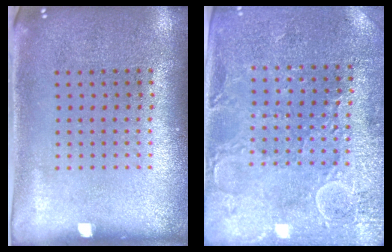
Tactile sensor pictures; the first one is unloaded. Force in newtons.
{"total": 2.9, "press": 2.8, "slide": 0.4}